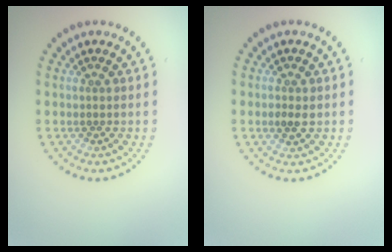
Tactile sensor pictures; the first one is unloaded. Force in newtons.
{"total": 1.4, "press": 1.4, "slide": 0.1}